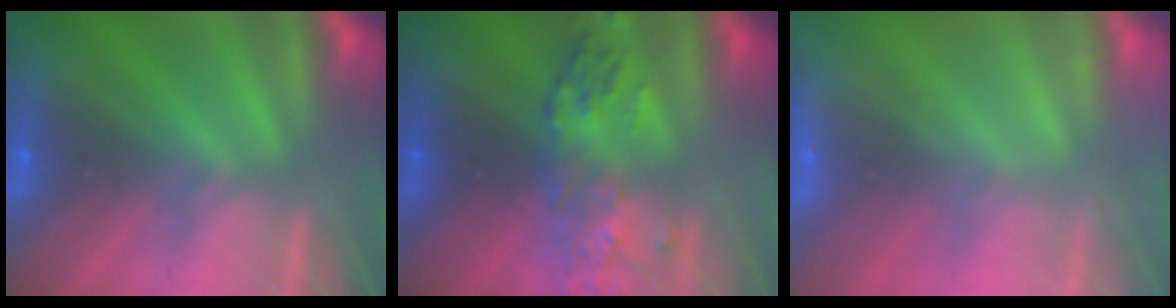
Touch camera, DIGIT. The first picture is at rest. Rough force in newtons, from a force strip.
{"total": 5.6}
{"total": 2.2}